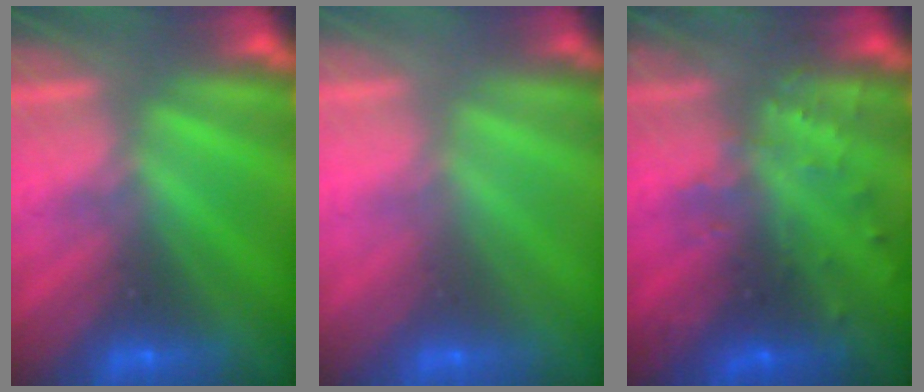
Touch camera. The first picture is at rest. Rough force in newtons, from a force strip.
{"total": 2.9}
{"total": 3.5}